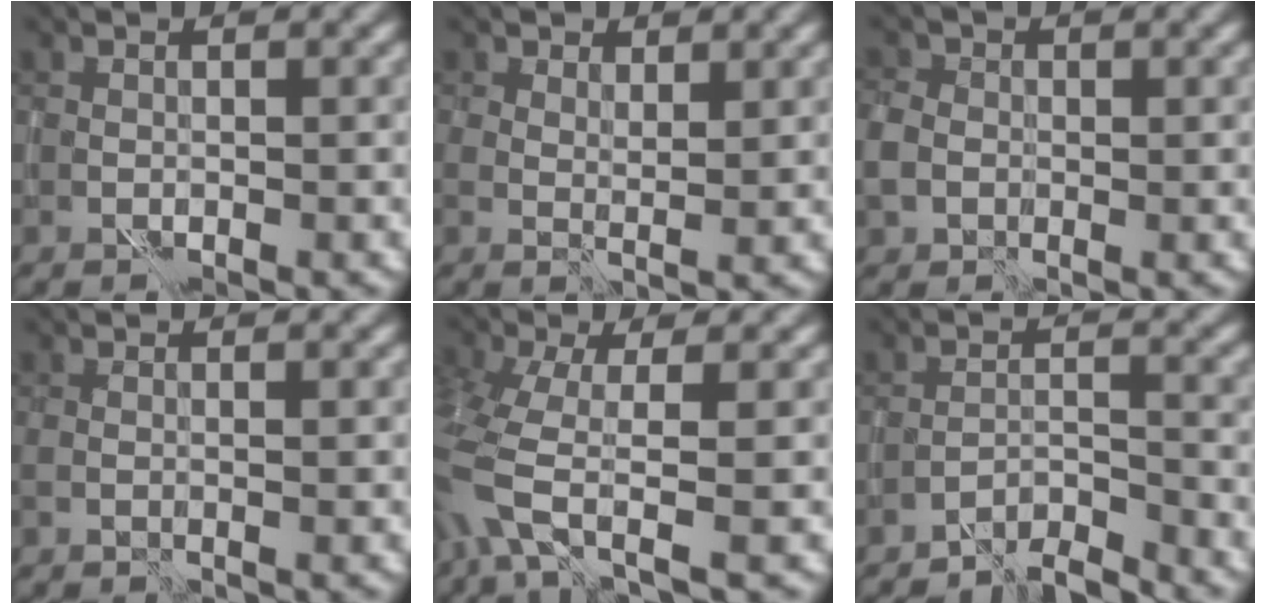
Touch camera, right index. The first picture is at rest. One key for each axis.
{"total": 2.4, "fx": 1.5, "fy": 1.3, "fz": 1.2, "tx": -0.023, "ty": -0.001, "tz": 0.029}
{"total": 3.4, "fx": -0.5, "fy": 2.9, "fz": 1.7, "tx": -0.039, "ty": 0.000, "tz": -0.010}
{"total": 1.0, "fx": 0.0, "fy": 0.1, "fz": 1.0, "tx": -0.016, "ty": -0.001, "tz": -0.001}
{"total": 6.1, "fx": -2.3, "fy": 2.5, "fz": 5.1, "tx": -0.125, "ty": -0.010, "tz": -0.054}
{"total": 3.7, "fx": -3.6, "fy": 0.3, "fz": 0.9, "tx": -0.012, "ty": 0.005, "tz": -0.069}